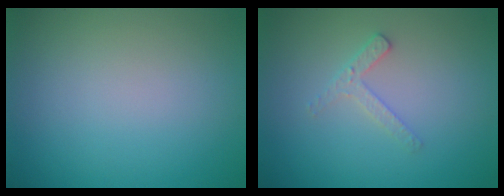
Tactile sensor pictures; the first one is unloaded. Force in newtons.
{"total": 1.7, "press": 1.7, "slide": 0.3}